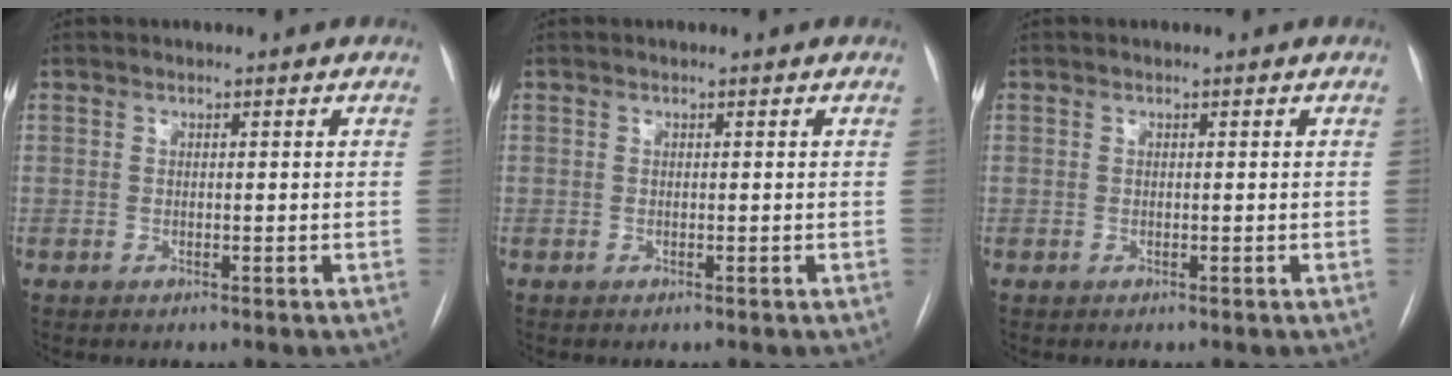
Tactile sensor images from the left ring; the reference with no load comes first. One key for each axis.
{"total": 0.0}
{"total": 0.0}